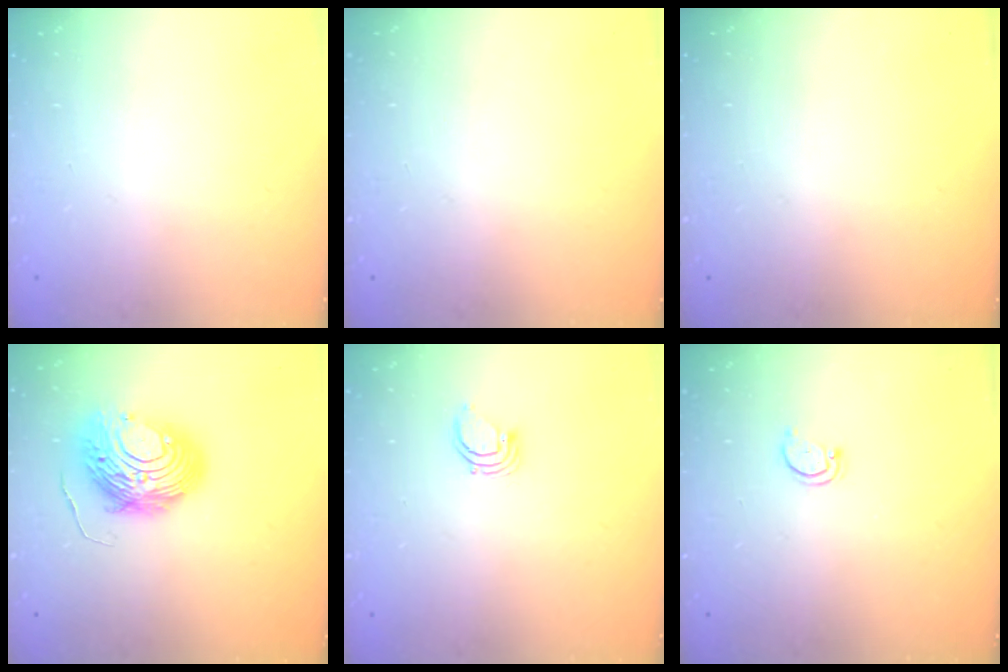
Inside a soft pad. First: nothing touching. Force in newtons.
{"total": 0.0}
{"total": 0.0}
{"total": 12.2, "press": 12.2, "slide": 1.2}
{"total": 2.3, "press": 2.3, "slide": 0.1}
{"total": 2.8, "press": 2.7, "slide": 0.3}